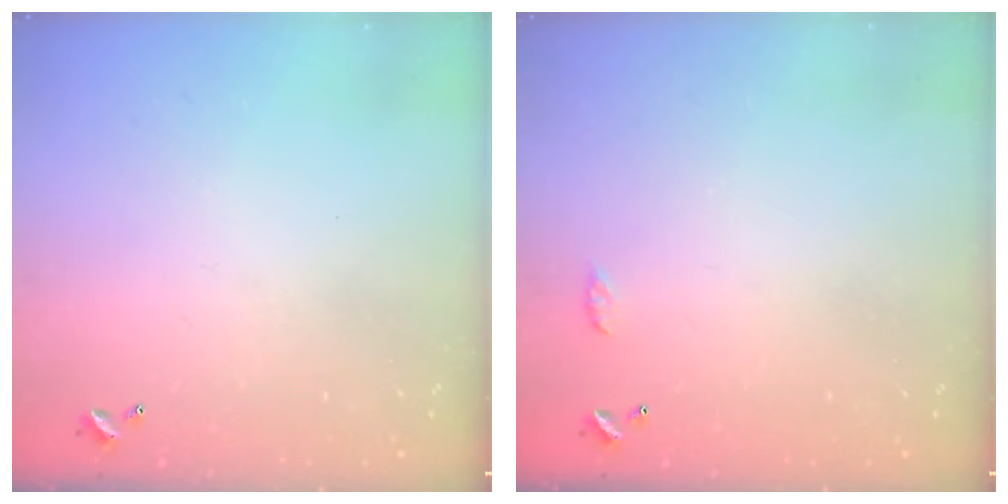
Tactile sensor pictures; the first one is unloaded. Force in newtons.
{"total": 3.0, "press": 3.0, "slide": 0.5}